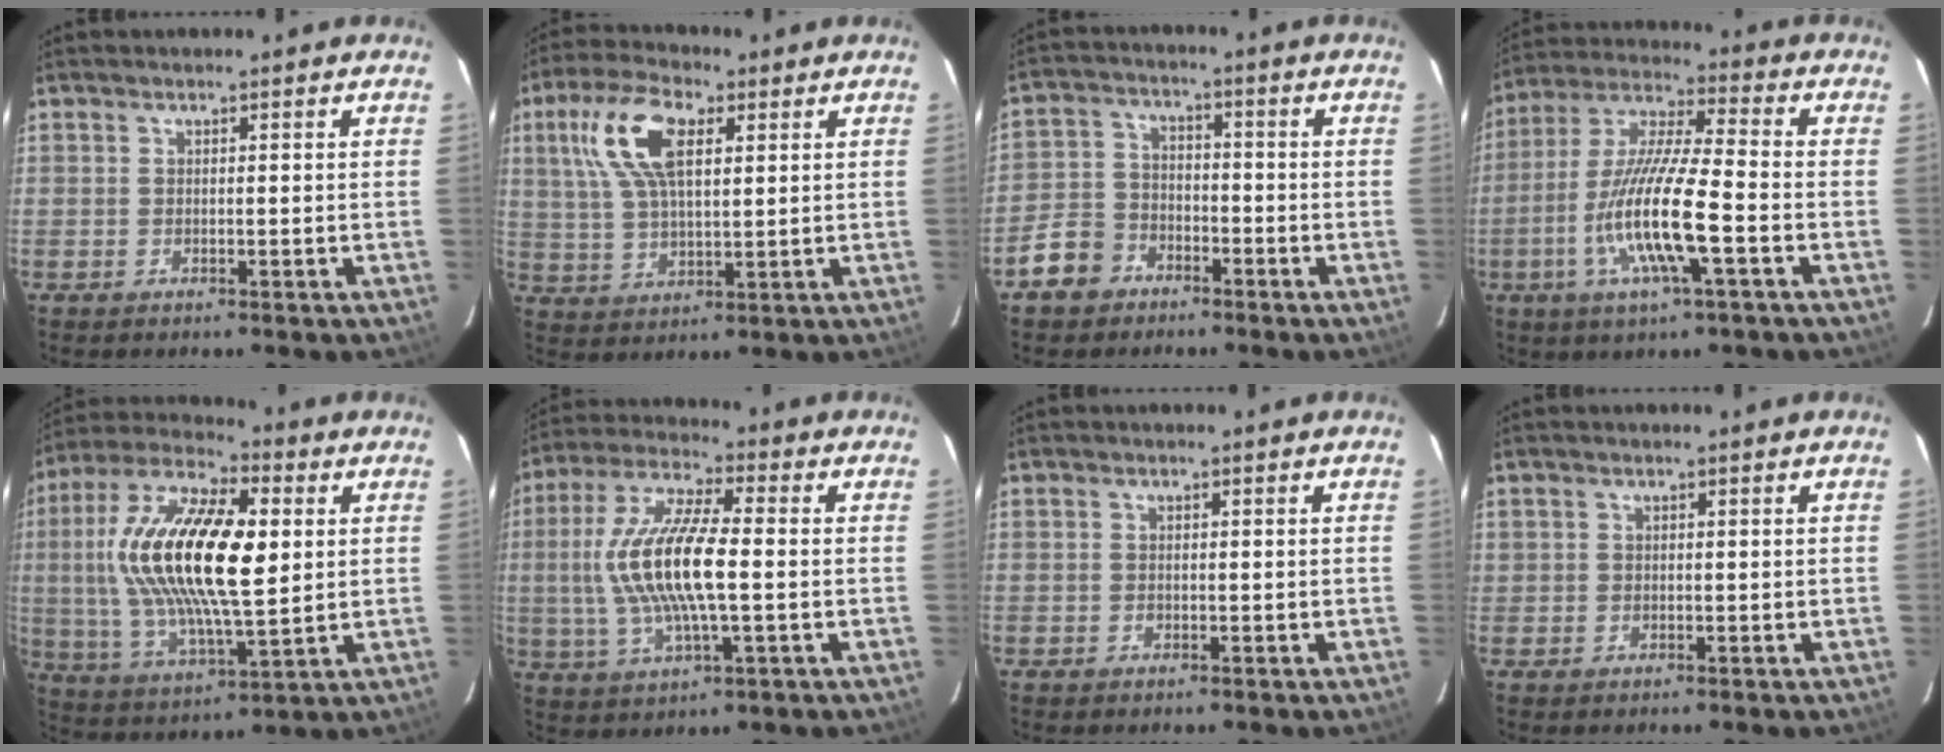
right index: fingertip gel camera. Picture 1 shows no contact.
{"total": 12.2, "force": [4.4, 5.7, 9.9], "torque": [-0.200, 0.022, 0.085]}
{"total": 7.5, "force": [-4.8, 5.3, 2.2], "torque": [-0.063, 0.022, -0.085]}
{"total": 15.3, "force": [-4.9, 1.7, 14.4], "torque": [-0.292, -0.008, -0.098]}
{"total": 22.8, "force": [3.7, 8.8, 20.7], "torque": [-0.406, 0.013, 0.064]}
{"total": 15.3, "force": [-0.4, 4.4, 14.7], "torque": [-0.298, 0.006, -0.008]}
{"total": 0.6, "force": [-0.3, 0.5, 0.2], "torque": [-0.002, 0.000, -0.005]}
{"total": 0.8, "force": [-0.1, 0.8, 0.0], "torque": [0.002, 0.001, -0.001]}